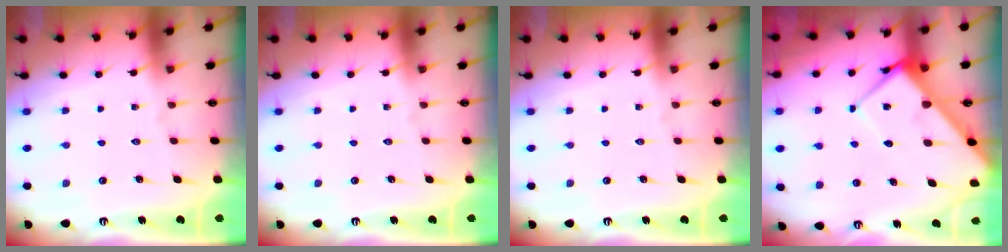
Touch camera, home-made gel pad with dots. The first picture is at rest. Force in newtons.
{"total": 0.0}
{"total": 0.0}
{"total": 9.5, "press": 9.5, "slide": 0.9}